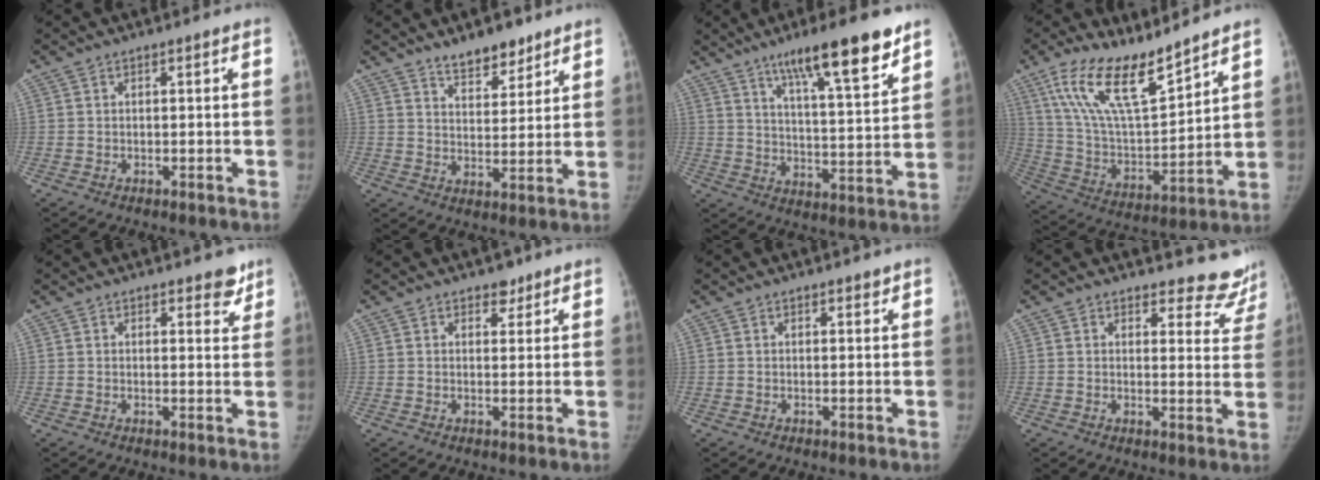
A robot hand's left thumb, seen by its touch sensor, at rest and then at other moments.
{"total": 7.6, "force": [6.0, 3.1, 3.4], "torque": [-0.025, -0.045, 0.098]}
{"total": 16.6, "force": [10.9, 3.0, 12.2], "torque": [-0.167, -0.056, 0.174]}
{"total": 17.1, "force": [12.4, 5.0, 10.8], "torque": [-0.175, -0.063, 0.243]}
{"total": 3.5, "force": [2.7, 1.6, 1.5], "torque": [0.010, -0.015, 0.030]}
{"total": 2.4, "force": [1.8, 1.4, 0.7], "torque": [0.006, -0.010, 0.022]}
{"total": 1.0, "force": [0.8, 0.4, 0.3], "torque": [-0.003, -0.006, 0.012]}
{"total": 10.0, "force": [9.6, 2.9, 0.0], "torque": [0.048, -0.086, 0.082]}